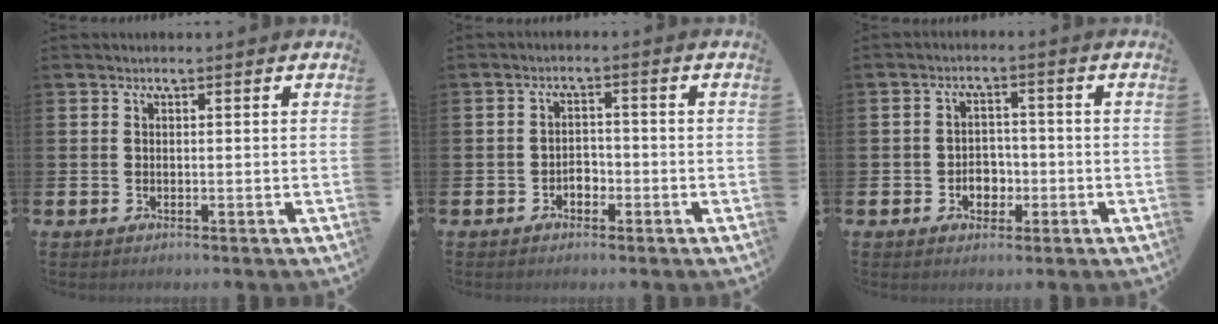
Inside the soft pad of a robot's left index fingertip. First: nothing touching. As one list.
[{"total": 2.0, "force": [-1.3, 1.4, 0.7], "torque": [-0.016, 0.003, -0.029]}, {"total": 3.1, "force": [-1.2, 2.5, 1.5], "torque": [-0.025, 0.002, -0.029]}]